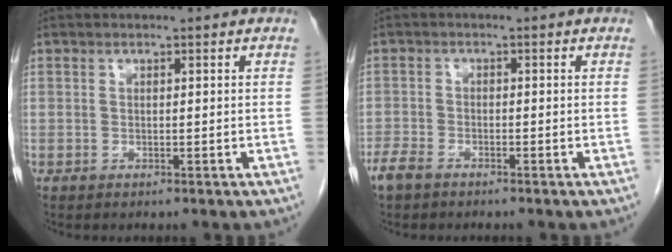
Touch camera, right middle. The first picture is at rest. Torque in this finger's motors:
{"motor_torque": [0.03, 0.17, 0.03, 0.03]}